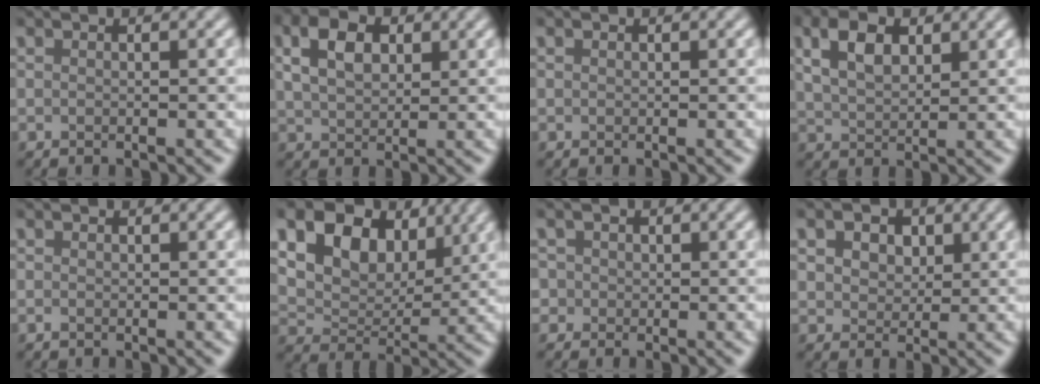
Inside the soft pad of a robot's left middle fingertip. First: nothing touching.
{"total": 4.3, "force": [1.7, 2.7, 2.9], "torque": [-0.061, 0.009, 0.028]}
{"total": 0.0}
{"total": 4.3, "force": [2.0, 2.4, 2.9], "torque": [-0.062, 0.008, 0.038]}
{"total": 0.6, "force": [-0.1, 0.5, 0.3], "torque": [-0.006, -0.002, -0.002]}
{"total": 13.3, "force": [6.8, 8.8, 7.3], "torque": [-0.137, 0.022, 0.120]}
{"total": 2.9, "force": [0.7, 2.7, 0.8], "torque": [0.009, 0.017, -0.005]}
{"total": 5.6, "force": [2.7, 3.9, 2.9], "torque": [-0.058, 0.015, 0.028]}